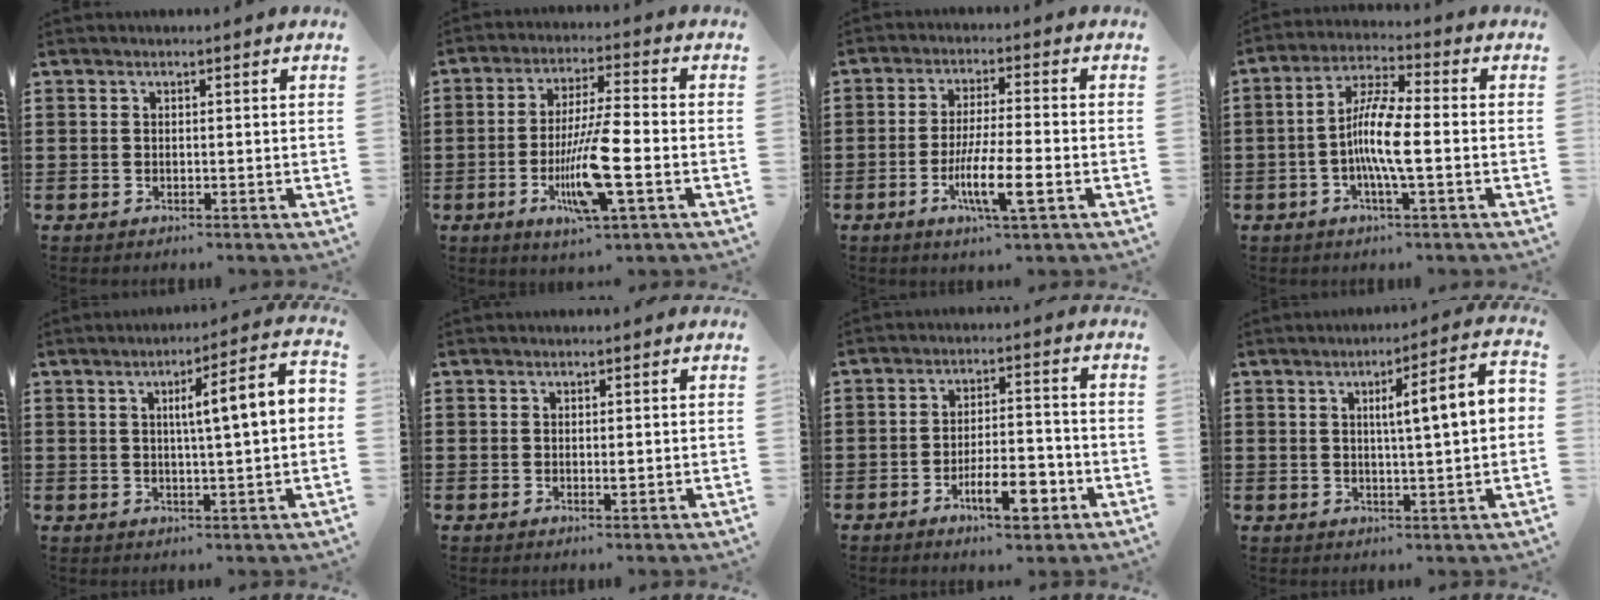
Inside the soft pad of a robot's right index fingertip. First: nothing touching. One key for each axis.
{"total": 10.7, "fx": -3.2, "fy": 1.6, "fz": 10.1, "tx": -0.198, "ty": -0.013, "tz": -0.062}
{"total": 8.1, "fx": -3.0, "fy": 1.3, "fz": 7.5, "tx": -0.139, "ty": -0.011, "tz": -0.054}
{"total": 8.3, "fx": -1.6, "fy": 1.7, "fz": 8.0, "tx": -0.164, "ty": -0.005, "tz": -0.036}
{"total": 7.3, "fx": 0.8, "fy": 0.3, "fz": 7.2, "tx": -0.120, "ty": -0.009, "tz": 0.000}
{"total": 0.8, "fx": 0.1, "fy": 0.4, "fz": 0.7, "tx": -0.014, "ty": 0.002, "tz": 0.002}
{"total": 7.9, "fx": -3.9, "fy": 2.8, "fz": 6.2, "tx": -0.110, "ty": 0.004, "tz": -0.067}
{"total": 7.1, "fx": 1.0, "fy": 0.4, "fz": 7.0, "tx": -0.109, "ty": -0.013, "tz": 0.001}